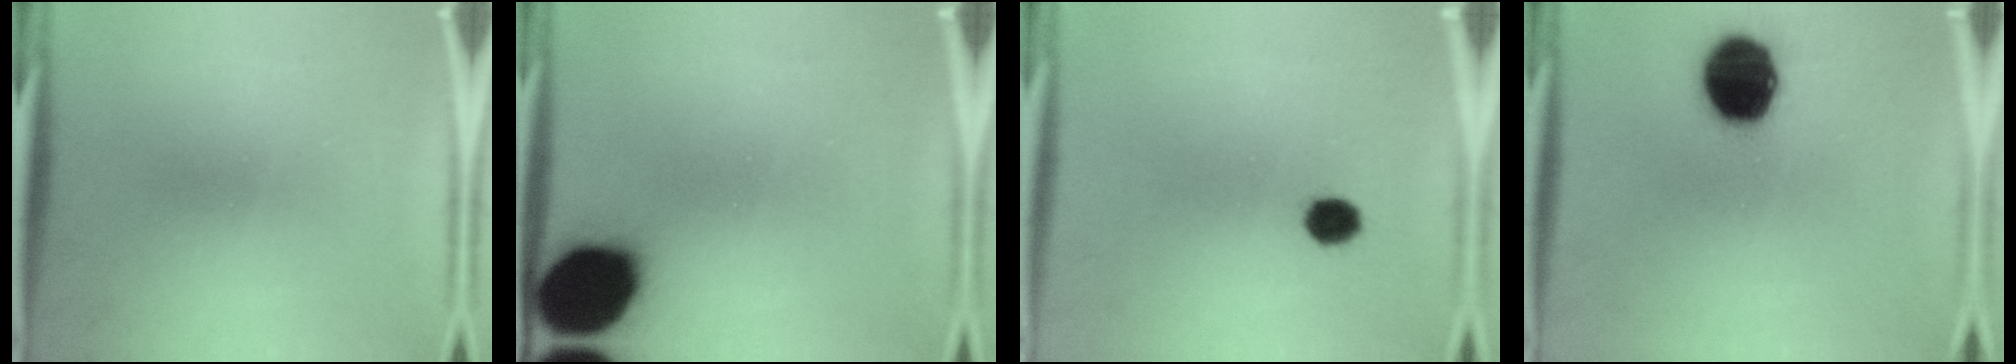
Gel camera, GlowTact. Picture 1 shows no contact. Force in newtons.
{"total": 19.6}
{"total": 3.9}
{"total": 16.5}